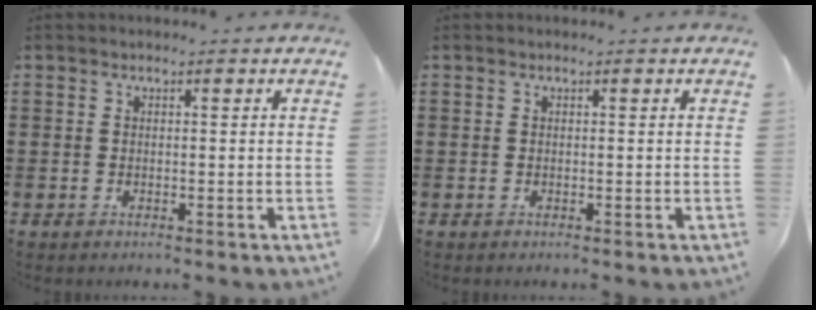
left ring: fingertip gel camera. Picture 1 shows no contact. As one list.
[{"total": 0.0}]